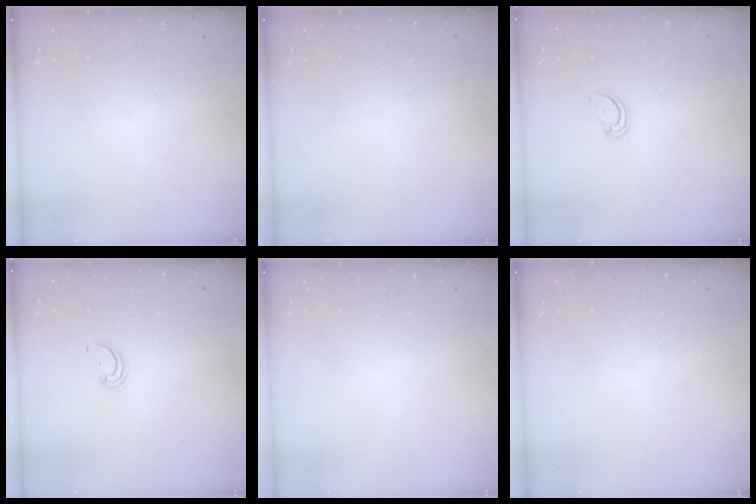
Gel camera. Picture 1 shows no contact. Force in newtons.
{"total": 0.0}
{"total": 2.9, "press": 2.9, "slide": 0.2}
{"total": 2.1, "press": 2.1, "slide": 0.2}
{"total": 0.0}
{"total": 0.0}